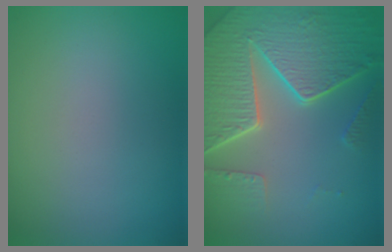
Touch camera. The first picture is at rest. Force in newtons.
{"total": 8.1, "press": 5.9, "slide": 5.5}